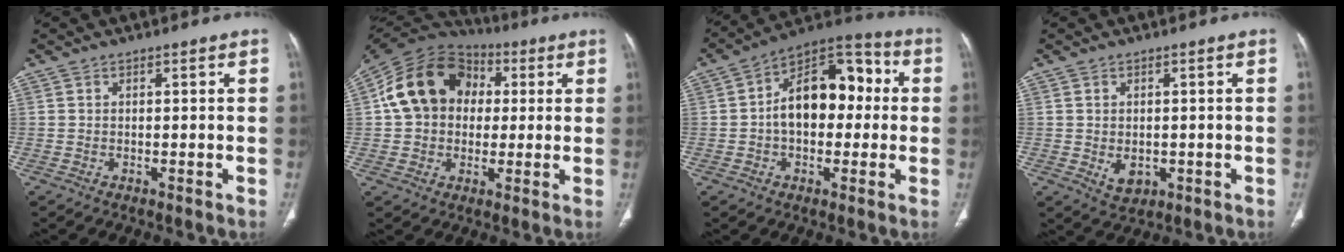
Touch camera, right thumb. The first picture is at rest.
{"total": 16.6, "force": [2.4, 13.3, 9.6], "torque": [-0.153, 0.028, 0.034]}
{"total": 16.3, "force": [0.8, 10.2, 12.7], "torque": [-0.157, 0.046, 0.001]}
{"total": 4.0, "force": [-0.7, 2.8, 2.7], "torque": [-0.033, -0.003, 0.003]}